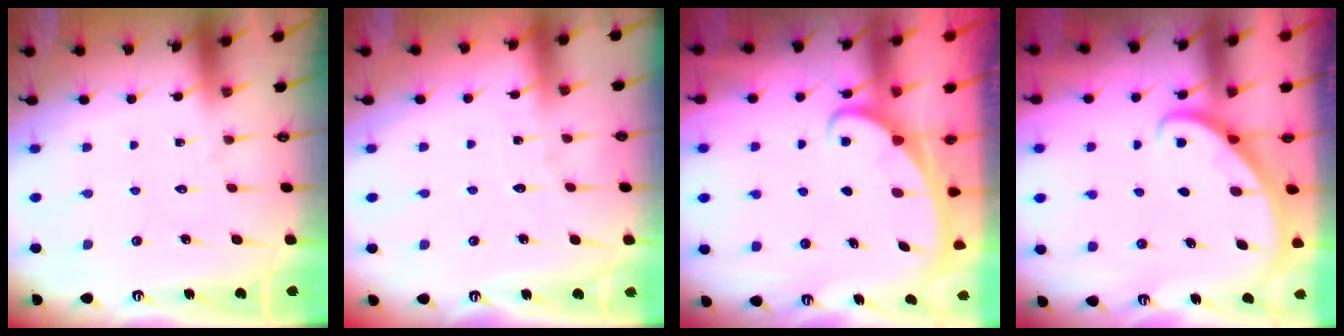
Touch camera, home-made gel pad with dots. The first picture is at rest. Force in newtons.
{"total": 2.8, "press": 2.8, "slide": 0.1}
{"total": 2.4, "press": 2.4, "slide": 0.3}
{"total": 2.8, "press": 2.8, "slide": 0.2}